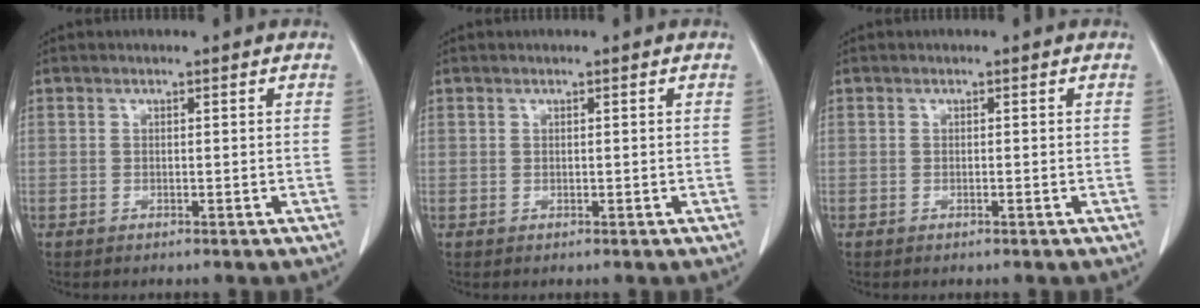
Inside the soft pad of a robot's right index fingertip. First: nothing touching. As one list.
[{"total": 0.0}, {"total": 0.0}]